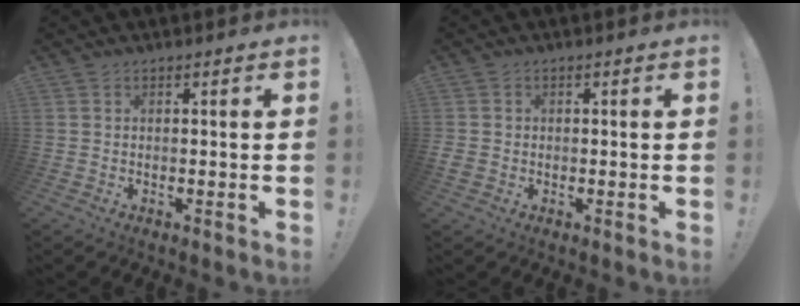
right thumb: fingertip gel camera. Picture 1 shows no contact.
{"total": 1.9, "force": [-0.3, 1.8, 0.8], "torque": [-0.013, 0.003, -0.002]}